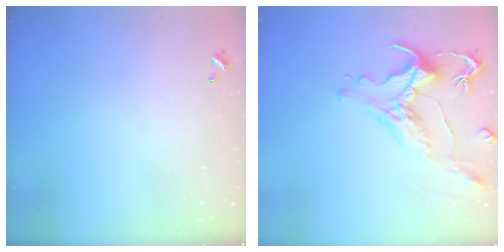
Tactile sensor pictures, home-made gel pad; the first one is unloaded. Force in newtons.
{"total": 1.4, "press": 0.2, "slide": 1.4}